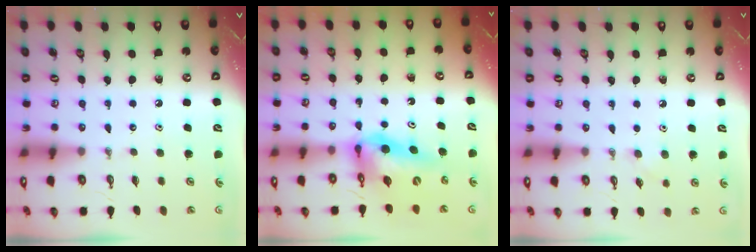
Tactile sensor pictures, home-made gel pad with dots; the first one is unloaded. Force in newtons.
{"total": 13.7, "press": 13.1, "slide": 4.1}
{"total": 5.4, "press": 5.2, "slide": 1.3}